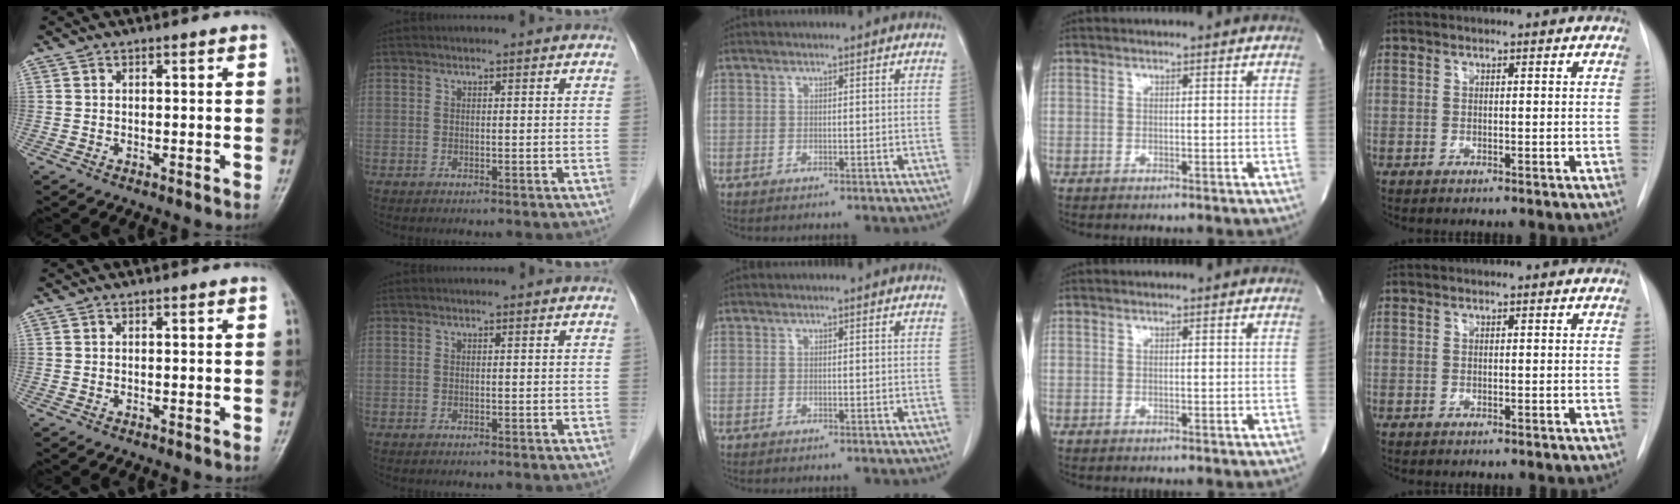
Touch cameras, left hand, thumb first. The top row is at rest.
{}